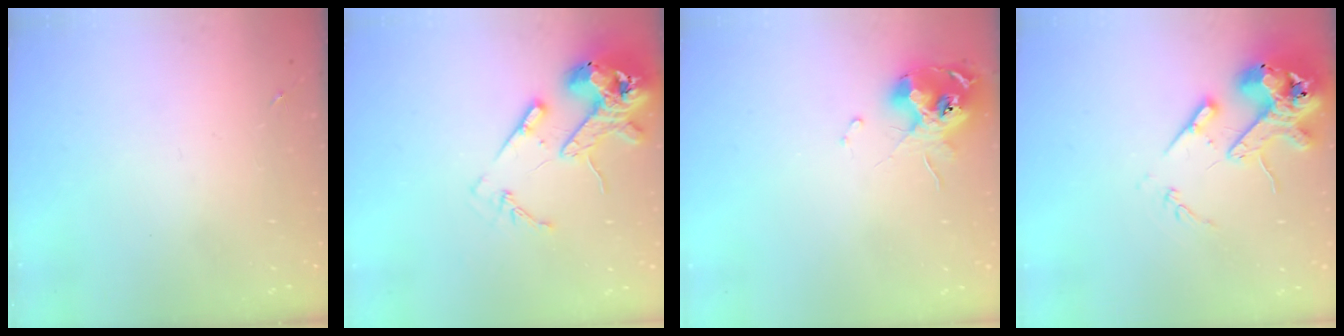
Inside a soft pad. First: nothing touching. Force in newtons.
{"total": 14.8, "press": 14.6, "slide": 2.1}
{"total": 12.0, "press": 11.9, "slide": 1.4}
{"total": 16.3, "press": 16.0, "slide": 2.6}